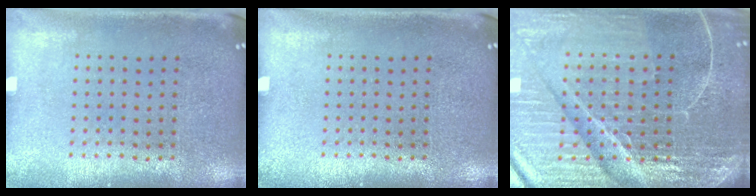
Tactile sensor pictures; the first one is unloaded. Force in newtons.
{"total": 0.0}
{"total": 6.8, "press": 6.0, "slide": 3.2}